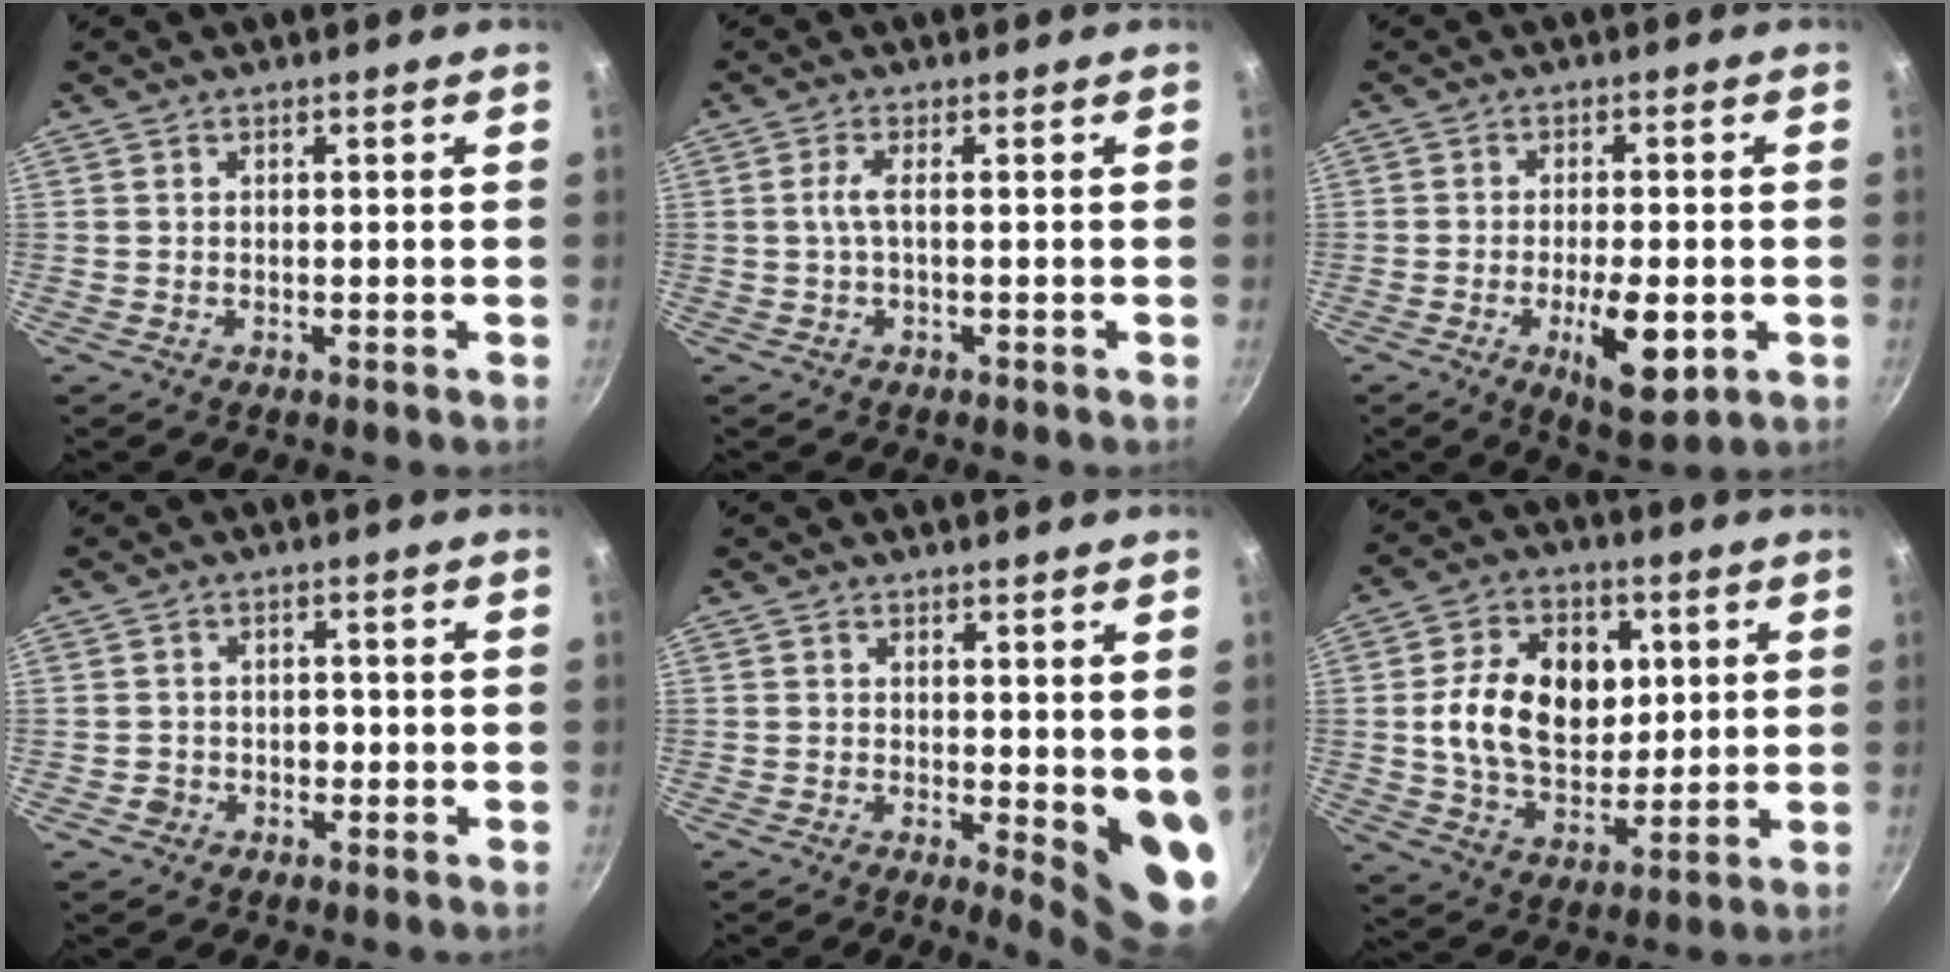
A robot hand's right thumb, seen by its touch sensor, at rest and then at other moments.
{"total": 2.4, "force": [-0.3, 0.3, 2.3], "torque": [-0.060, 0.005, -0.006]}
{"total": 9.9, "force": [-2.9, 3.5, 8.8], "torque": [-0.132, 0.004, -0.038]}
{"total": 2.5, "force": [-1.0, 2.1, 0.9], "torque": [0.001, 0.016, -0.012]}
{"total": 8.0, "force": [0.3, 2.7, 7.5], "torque": [-0.078, -0.020, 0.006]}
{"total": 16.6, "force": [2.7, 11.8, 11.3], "torque": [-0.163, -0.002, 0.045]}